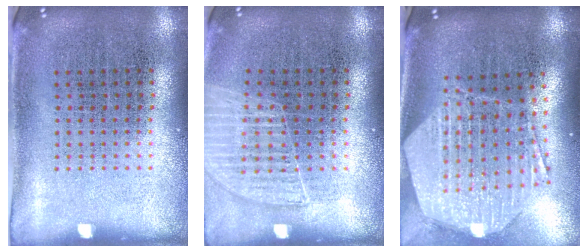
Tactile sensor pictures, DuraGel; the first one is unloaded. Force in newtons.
{"total": 1.1, "press": 1.1, "slide": 0.1}
{"total": 2.9, "press": 2.3, "slide": 1.8}